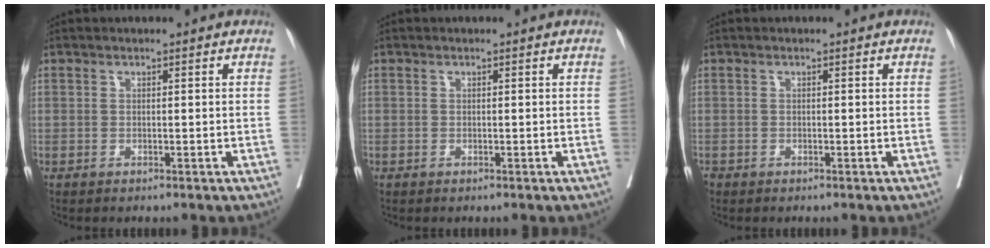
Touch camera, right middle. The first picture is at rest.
{"total": 0.0}
{"total": 0.7, "force": [-0.5, 0.5, 0.1], "torque": [-0.006, 0.001, -0.012]}